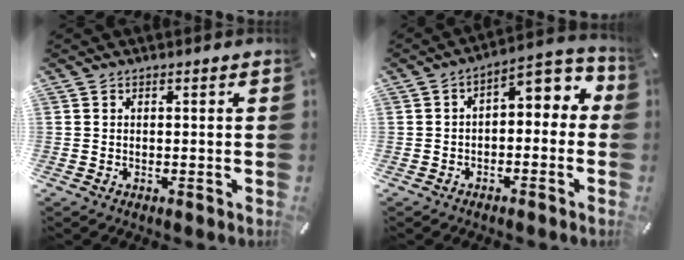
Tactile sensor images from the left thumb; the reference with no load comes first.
{"total": 5.2, "force": [0.5, 3.4, 4.0], "torque": [-0.040, -0.019, -0.004]}